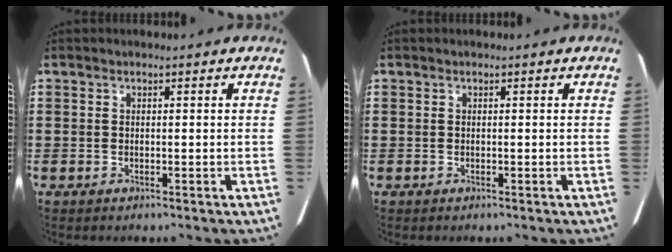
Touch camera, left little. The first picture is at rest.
{"total": 0.0}